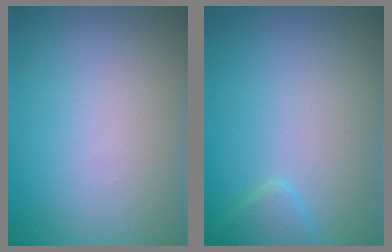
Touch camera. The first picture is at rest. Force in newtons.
{"total": 1.4, "press": 1.4, "slide": 0.1}